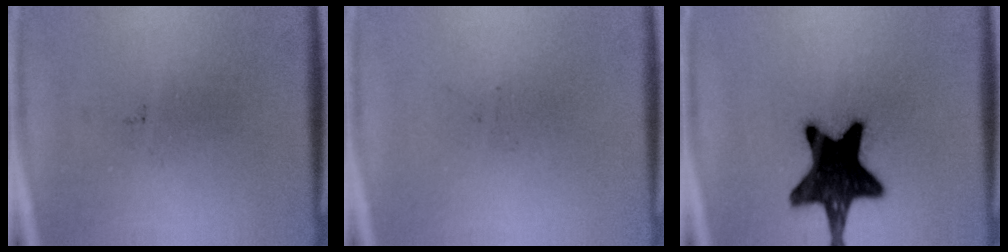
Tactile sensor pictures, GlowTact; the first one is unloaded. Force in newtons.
{"total": 0.0}
{"total": 18.1}